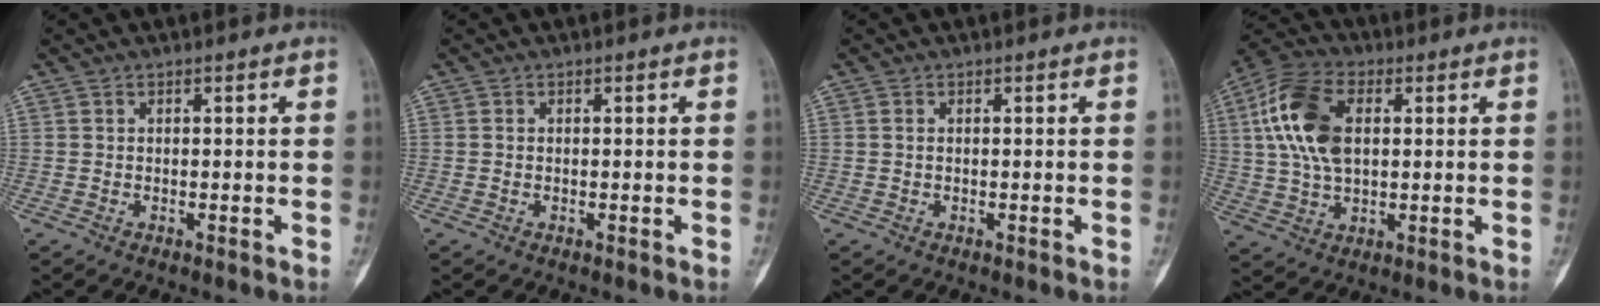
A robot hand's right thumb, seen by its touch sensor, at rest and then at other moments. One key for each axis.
{"total": 0.0}
{"total": 0.7, "fx": 0.1, "fy": 0.5, "fz": 0.5, "tx": -0.011, "ty": 0.002, "tz": 0.003}
{"total": 14.4, "fx": 3.1, "fy": 8.3, "fz": 11.3, "tx": -0.229, "ty": 0.013, "tz": 0.055}